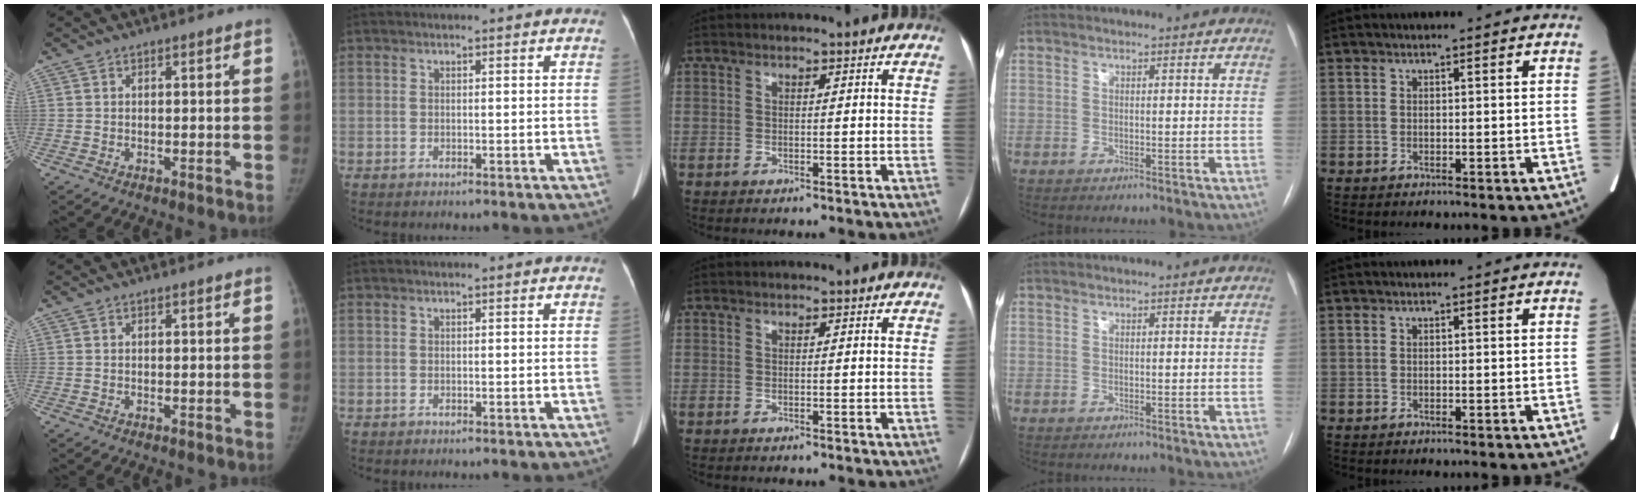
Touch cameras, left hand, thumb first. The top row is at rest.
{}